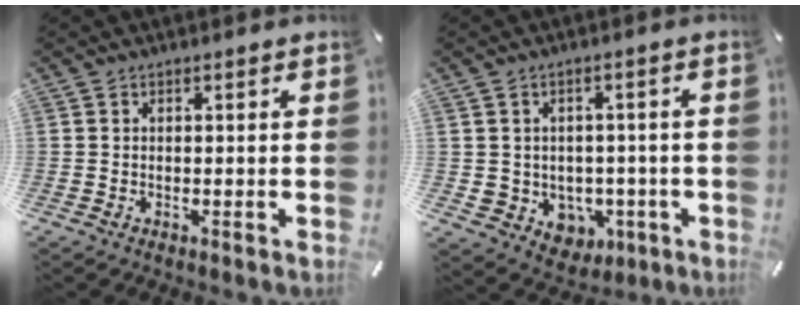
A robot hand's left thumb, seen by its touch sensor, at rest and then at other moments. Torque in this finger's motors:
{"motor_torque": [0.89, 0.90, 0.10, 0.09, 0.00]}